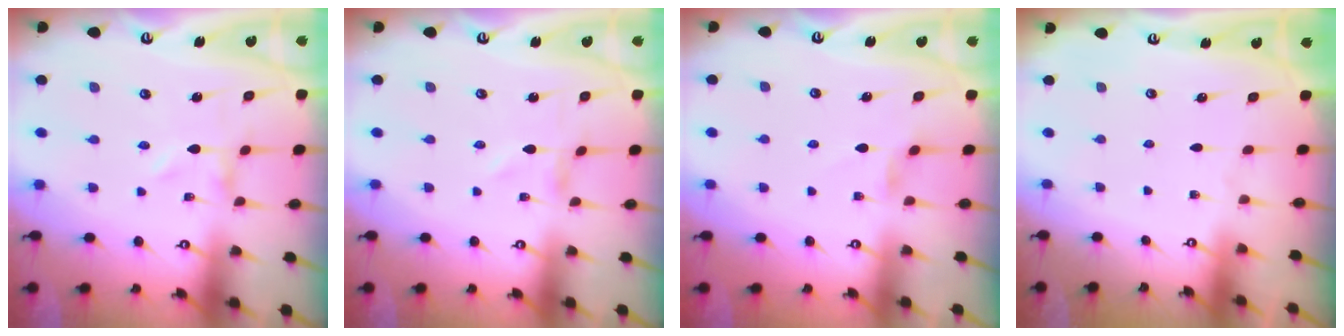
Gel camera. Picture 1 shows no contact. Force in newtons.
{"total": 0.0}
{"total": 2.8, "press": 2.8, "slide": 0.4}
{"total": 0.0}